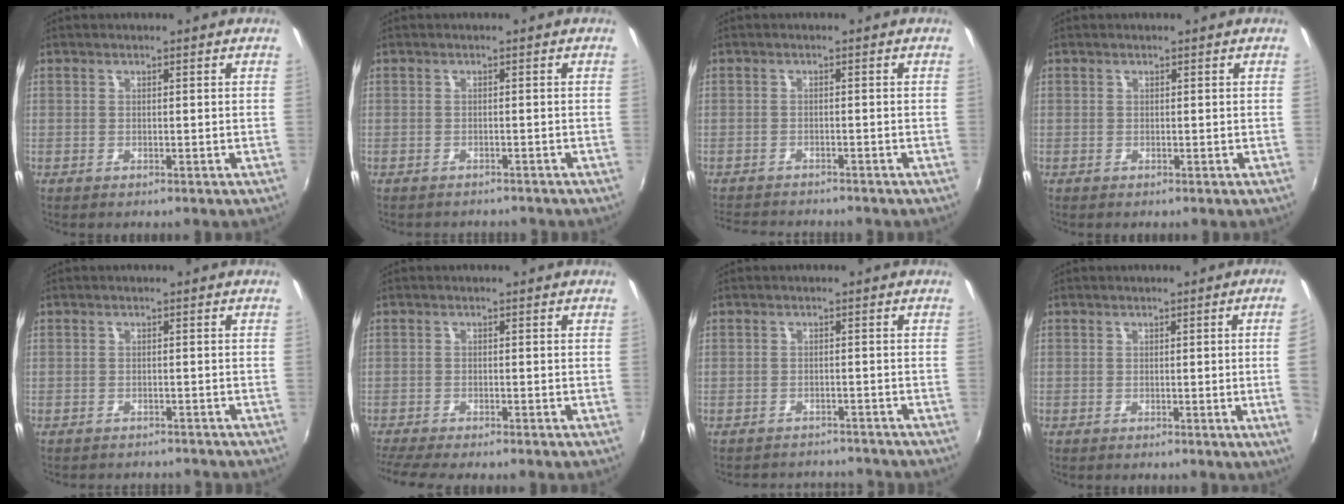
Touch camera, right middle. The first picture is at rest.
{"total": 3.0, "force": [-2.8, 0.7, 0.7], "torque": [-0.021, -0.012, -0.041]}
{"total": 6.7, "force": [-6.3, 1.2, 1.9], "torque": [-0.055, -0.014, -0.101]}
{"total": 0.0}
{"total": 4.4, "force": [-4.0, 1.5, 1.0], "torque": [-0.031, -0.006, -0.057]}
{"total": 5.7, "force": [-5.0, 0.0, 2.6], "torque": [-0.071, -0.023, -0.086]}
{"total": 6.7, "force": [-6.2, 2.5, 1.1], "torque": [-0.032, 0.013, -0.084]}
{"total": 4.9, "force": [0.1, -2.2, 4.4], "torque": [-0.067, -0.008, 0.005]}